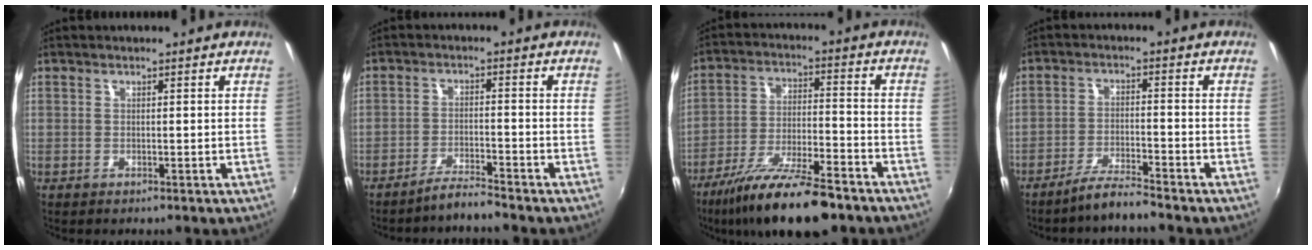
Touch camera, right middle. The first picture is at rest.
{"total": 3.7, "force": [-3.5, -0.4, 1.0], "torque": [-0.037, 0.003, -0.066]}
{"total": 17.3, "force": [-13.1, 4.0, 10.7], "torque": [-0.207, -0.031, -0.219]}
{"total": 5.1, "force": [-4.6, -0.3, 2.1], "torque": [-0.056, 0.000, -0.085]}